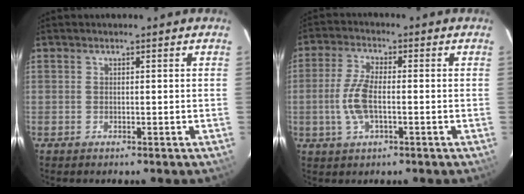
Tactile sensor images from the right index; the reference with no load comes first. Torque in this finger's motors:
{"motor_torque": [0.84, 0.08, 0.44, 0.07]}